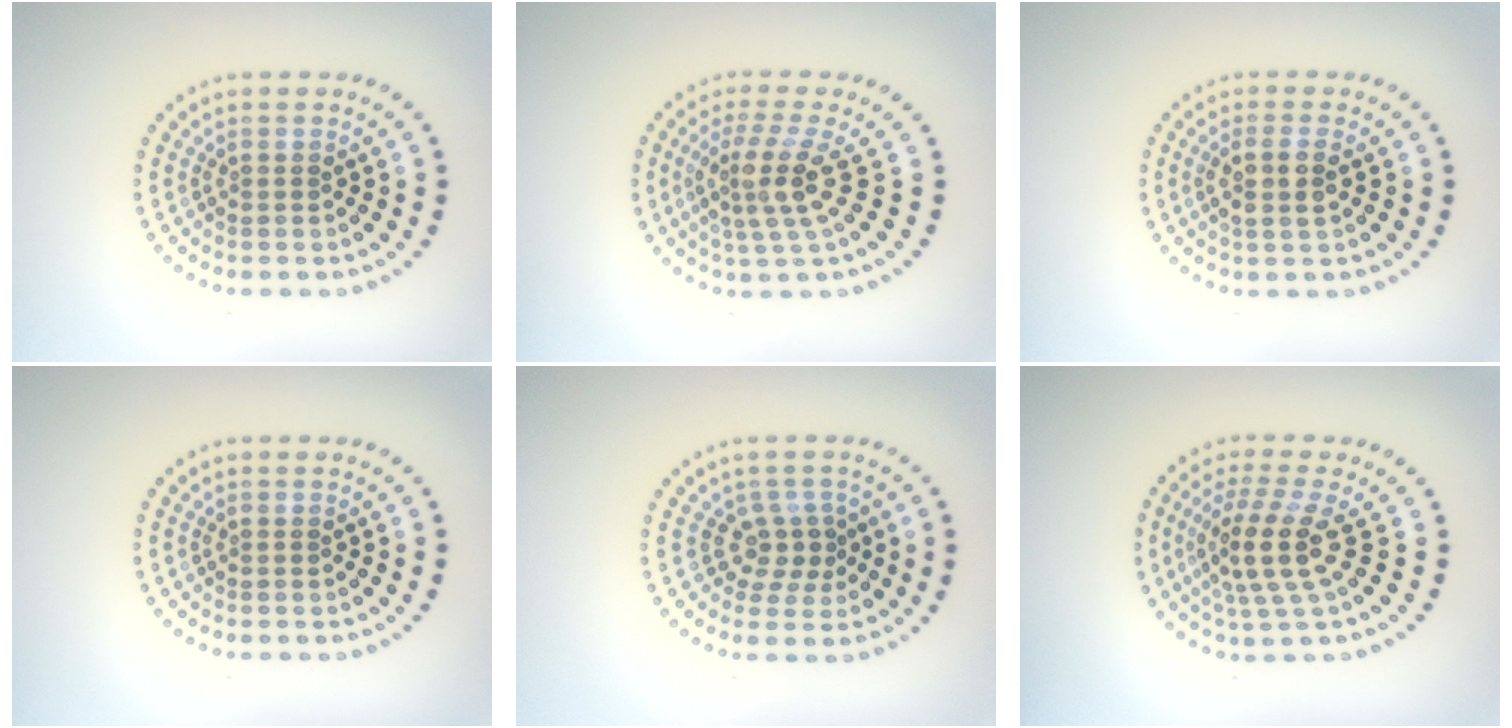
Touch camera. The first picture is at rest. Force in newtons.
{"total": 4.1, "press": 3.0, "slide": 2.9}
{"total": 2.5, "press": 2.2, "slide": 1.2}
{"total": 0.0}
{"total": 2.3, "press": 1.7, "slide": 1.5}
{"total": 4.3, "press": 3.3, "slide": 2.8}